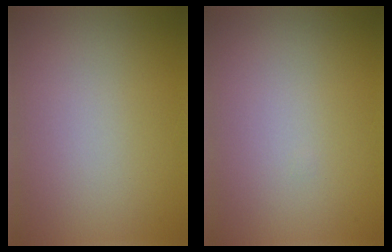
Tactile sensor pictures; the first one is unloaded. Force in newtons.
{"total": 0.0}